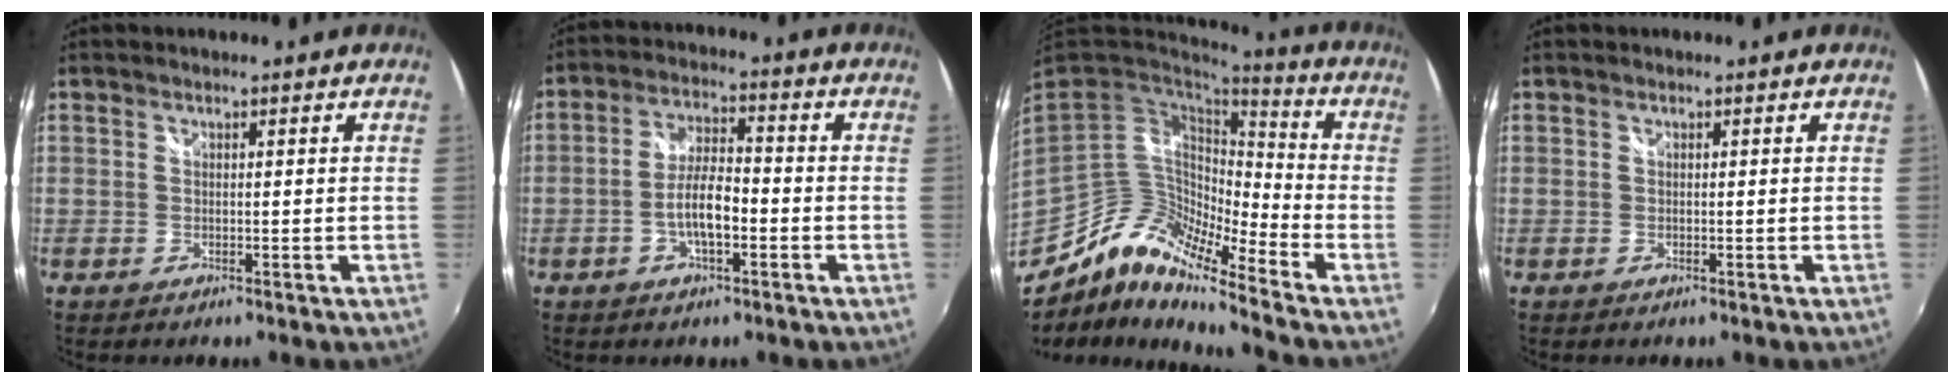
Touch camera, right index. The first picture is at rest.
{"total": 6.7, "force": [-2.4, 2.1, 5.9], "torque": [-0.118, 0.007, -0.042]}
{"total": 9.6, "force": [-6.9, 2.7, 6.1], "torque": [-0.097, 0.012, -0.148]}
{"total": 0.0}